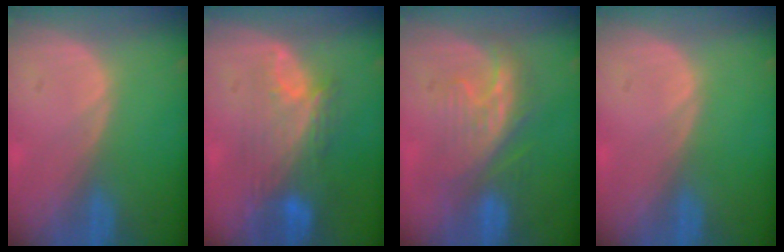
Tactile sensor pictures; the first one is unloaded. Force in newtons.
{"total": 9.1, "press": 8.0, "slide": 4.4}
{"total": 7.6, "press": 7.4, "slide": 1.7}
{"total": 0.0}